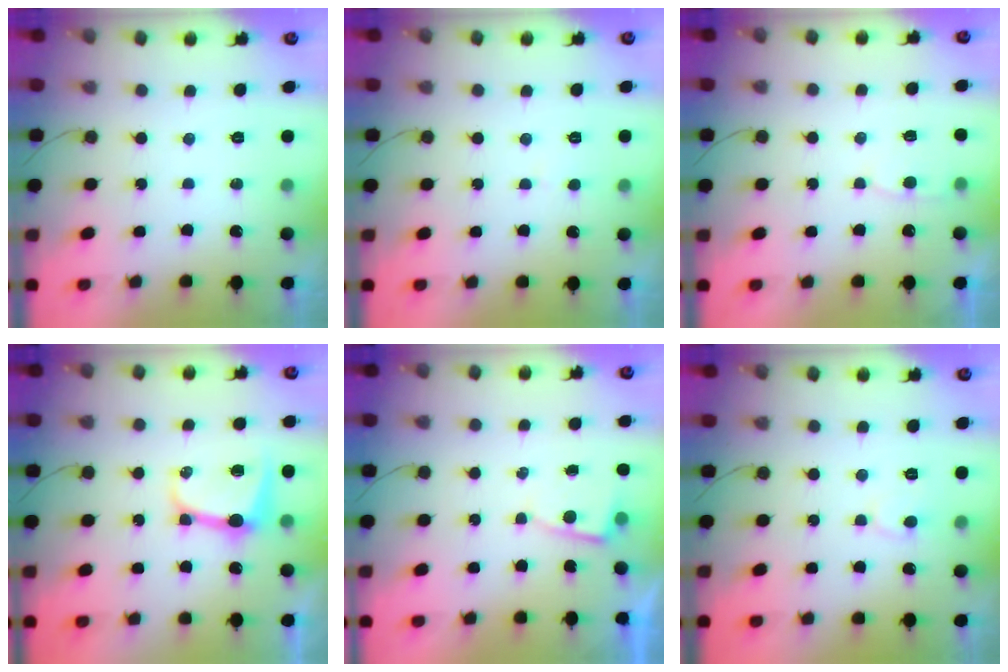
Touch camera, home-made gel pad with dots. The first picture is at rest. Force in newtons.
{"total": 1.6, "press": 1.6, "slide": 0.1}
{"total": 3.3, "press": 3.3, "slide": 0.4}
{"total": 8.5, "press": 8.5, "slide": 1.0}
{"total": 2.8, "press": 2.8, "slide": 0.2}
{"total": 4.6, "press": 4.6, "slide": 0.5}